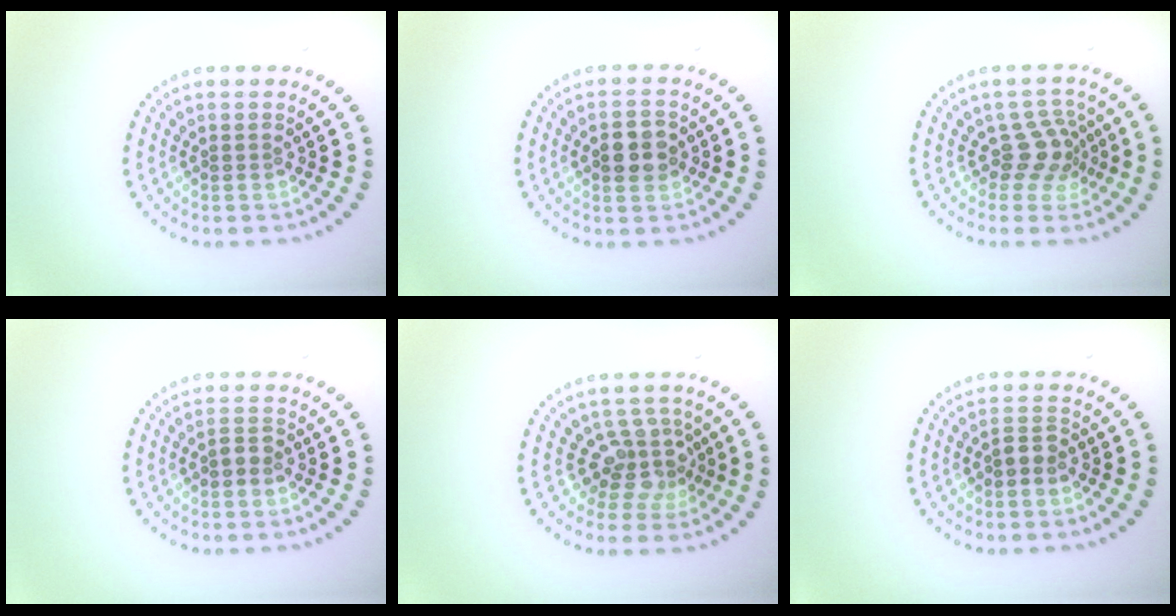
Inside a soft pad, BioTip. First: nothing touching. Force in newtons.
{"total": 3.3, "press": 3.2, "slide": 0.2}
{"total": 2.9, "press": 2.1, "slide": 1.9}
{"total": 1.2, "press": 1.1, "slide": 0.4}
{"total": 3.2, "press": 2.3, "slide": 2.2}
{"total": 1.4, "press": 1.3, "slide": 0.5}